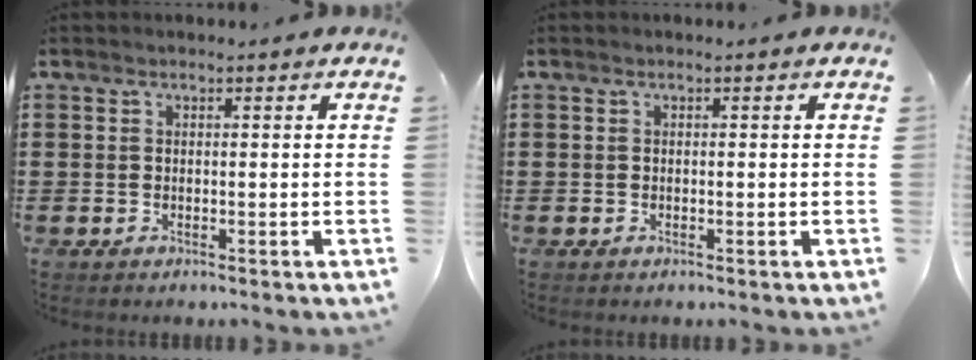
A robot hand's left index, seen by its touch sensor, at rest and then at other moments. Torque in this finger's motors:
{"motor_torque": [-0.07, -0.02, -0.01, -0.01]}